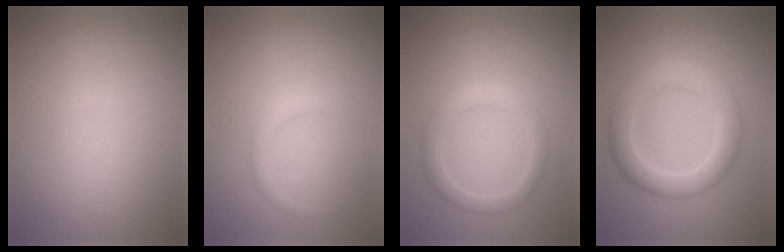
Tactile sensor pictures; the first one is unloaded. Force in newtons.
{"total": 1.0, "press": 1.0, "slide": 0.0}
{"total": 2.6, "press": 2.6, "slide": 0.4}
{"total": 4.4, "press": 4.4, "slide": 0.2}